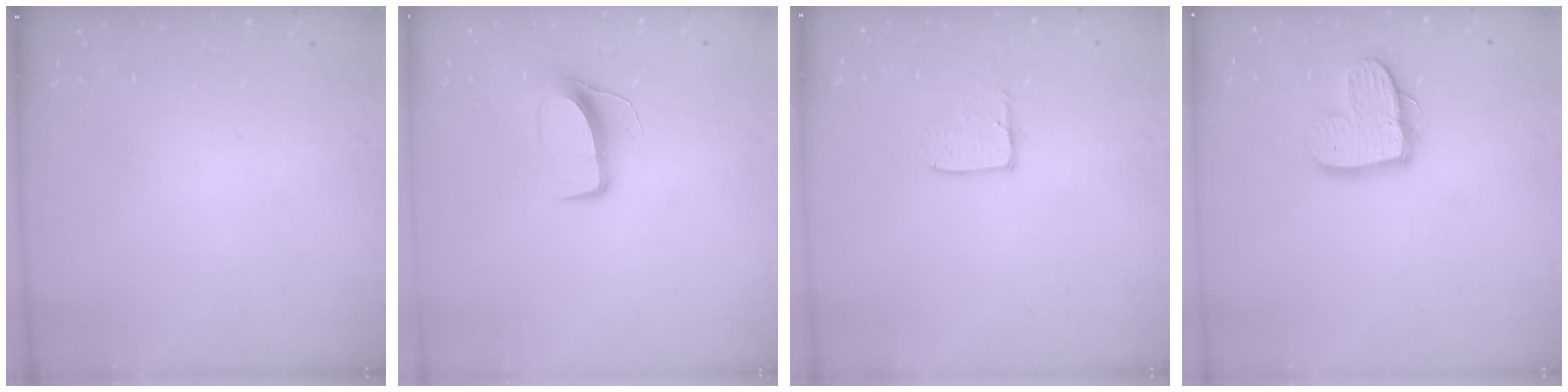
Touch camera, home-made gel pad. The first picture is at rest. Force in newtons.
{"total": 8.6, "press": 8.5, "slide": 0.4}
{"total": 3.9, "press": 3.9, "slide": 0.4}
{"total": 12.5, "press": 12.4, "slide": 1.1}